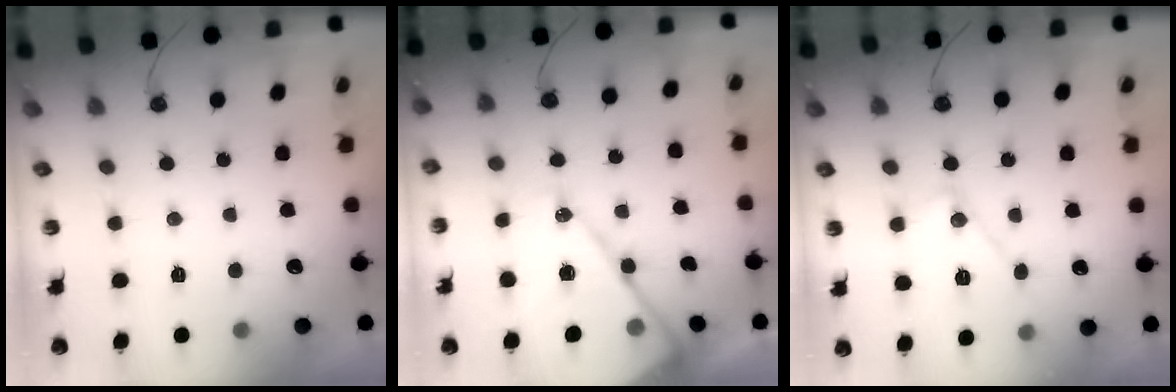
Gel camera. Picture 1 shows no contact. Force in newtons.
{"total": 16.5, "press": 16.4, "slide": 1.7}
{"total": 12.6, "press": 12.6, "slide": 0.7}